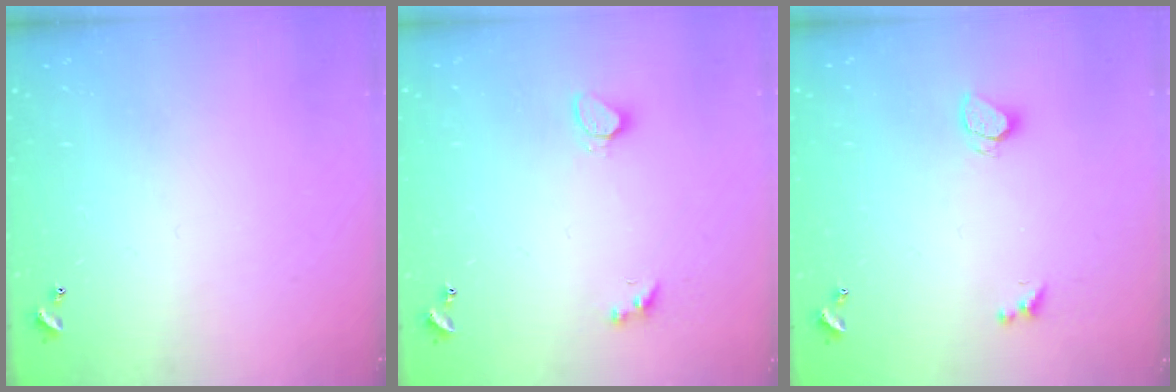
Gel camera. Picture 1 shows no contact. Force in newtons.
{"total": 2.1, "press": 2.0, "slide": 0.6}
{"total": 1.9, "press": 1.8, "slide": 0.4}